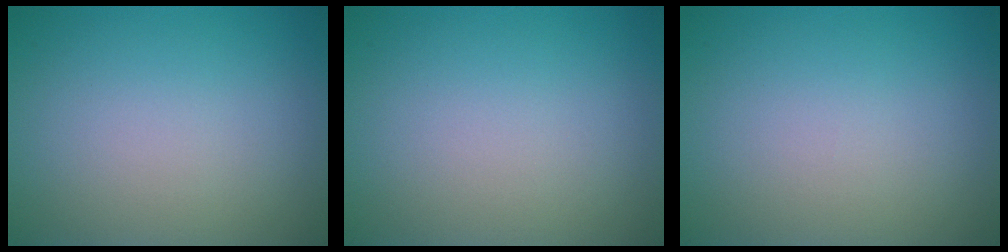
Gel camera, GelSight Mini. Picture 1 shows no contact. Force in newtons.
{"total": 0.0}
{"total": 0.0}